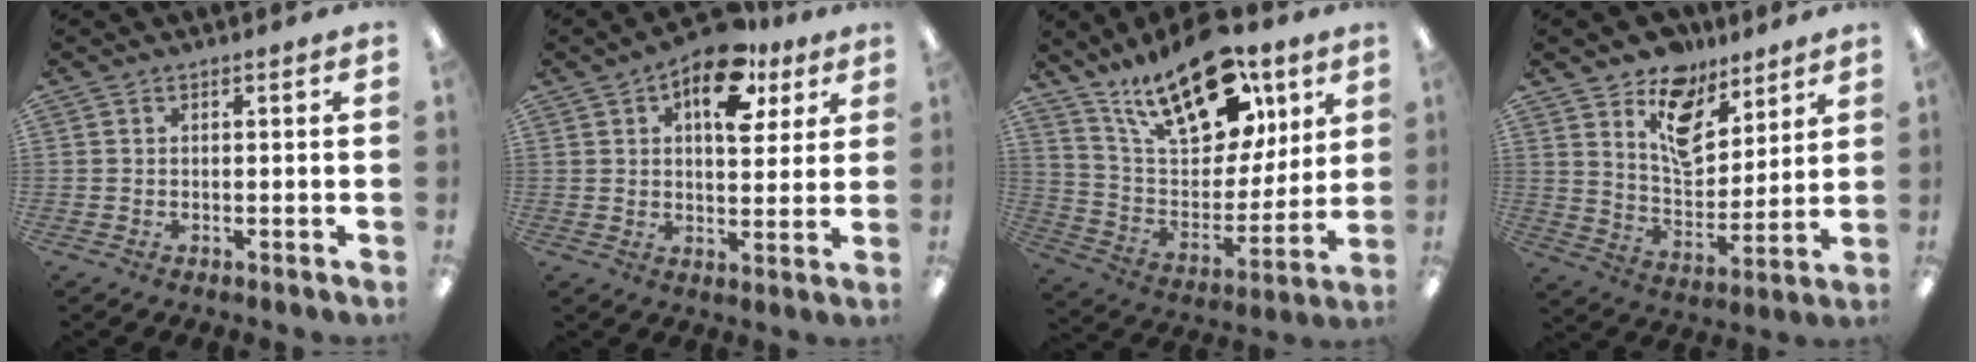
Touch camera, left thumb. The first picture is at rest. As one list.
[{"total": 13.7, "force": [7.0, 7.1, 9.4], "torque": [-0.113, -0.028, 0.115]}, {"total": 24.1, "force": [15.4, 11.7, 14.5], "torque": [-0.248, -0.081, 0.267]}, {"total": 12.7, "force": [9.0, 7.2, 5.3], "torque": [-0.083, -0.054, 0.167]}]